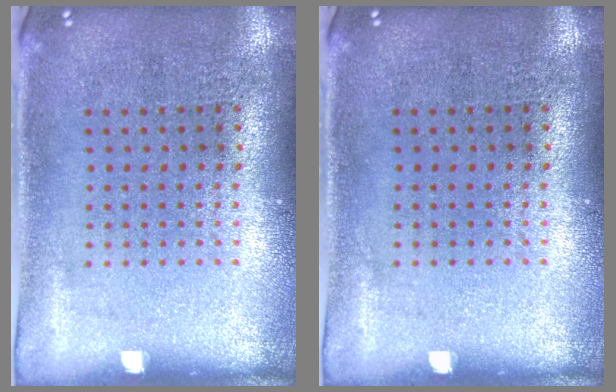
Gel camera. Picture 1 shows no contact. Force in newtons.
{"total": 0.0}